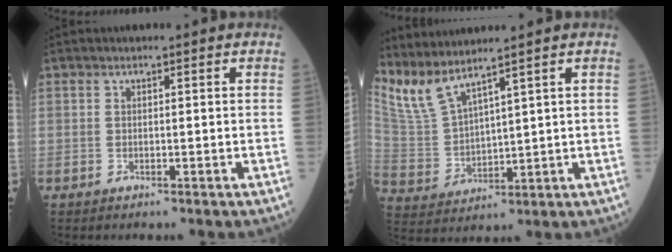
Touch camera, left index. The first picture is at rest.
{"total": 6.6, "force": [6.1, -0.3, 2.6], "torque": [-0.083, -0.005, 0.144]}